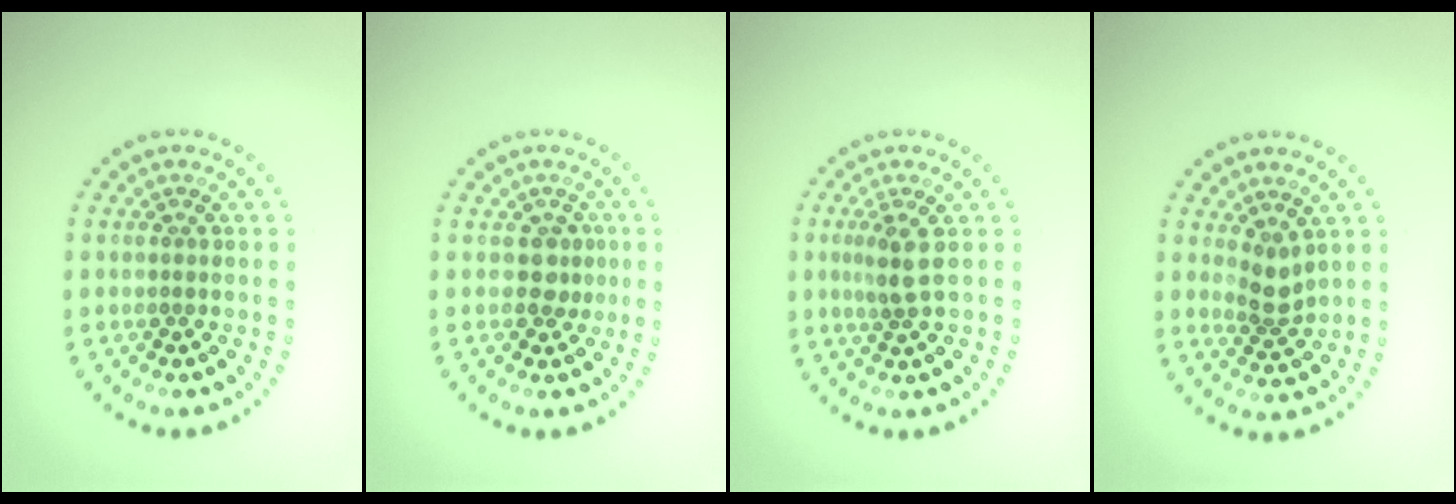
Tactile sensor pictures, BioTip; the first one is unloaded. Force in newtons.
{"total": 1.5, "press": 1.3, "slide": 0.8}
{"total": 2.2, "press": 1.7, "slide": 1.5}
{"total": 2.1, "press": 1.6, "slide": 1.3}